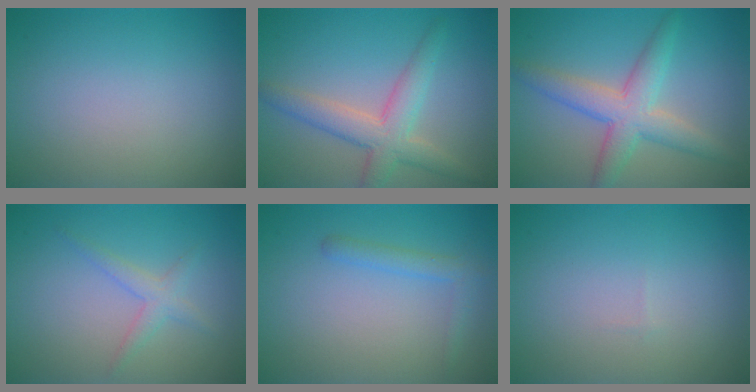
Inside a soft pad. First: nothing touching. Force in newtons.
{"total": 4.4, "press": 4.4, "slide": 0.3}
{"total": 4.9, "press": 4.9, "slide": 0.1}
{"total": 1.8, "press": 1.8, "slide": 0.0}
{"total": 1.7, "press": 1.7, "slide": 0.1}
{"total": 0.0}